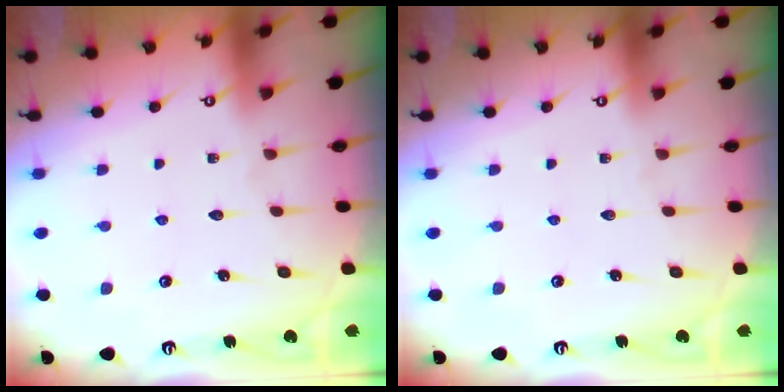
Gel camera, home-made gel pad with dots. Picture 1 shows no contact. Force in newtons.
{"total": 0.0}